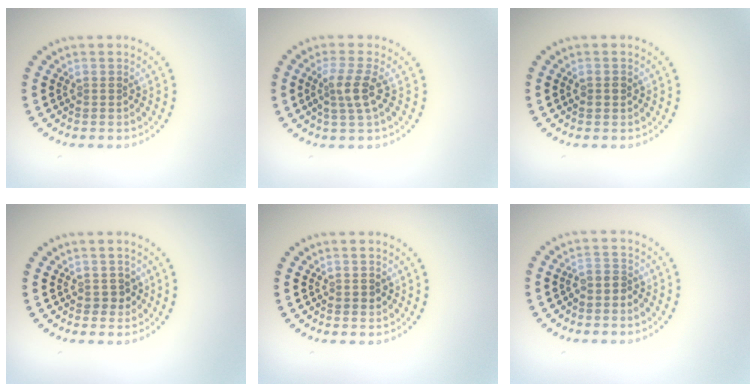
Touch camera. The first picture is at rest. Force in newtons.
{"total": 2.6, "press": 2.3, "slide": 1.2}
{"total": 1.0, "press": 1.0, "slide": 0.1}
{"total": 1.2, "press": 1.0, "slide": 0.5}
{"total": 0.8, "press": 0.8, "slide": 0.1}
{"total": 1.2, "press": 0.8, "slide": 0.9}